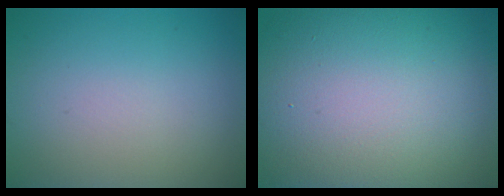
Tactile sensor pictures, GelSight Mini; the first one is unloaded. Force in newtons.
{"total": 19.6, "press": 19.6, "slide": 0.8}